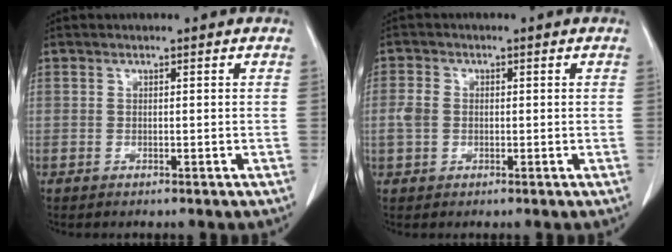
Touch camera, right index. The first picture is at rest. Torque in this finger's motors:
{"motor_torque": [0.33, 0.16, 0.10, 0.05]}